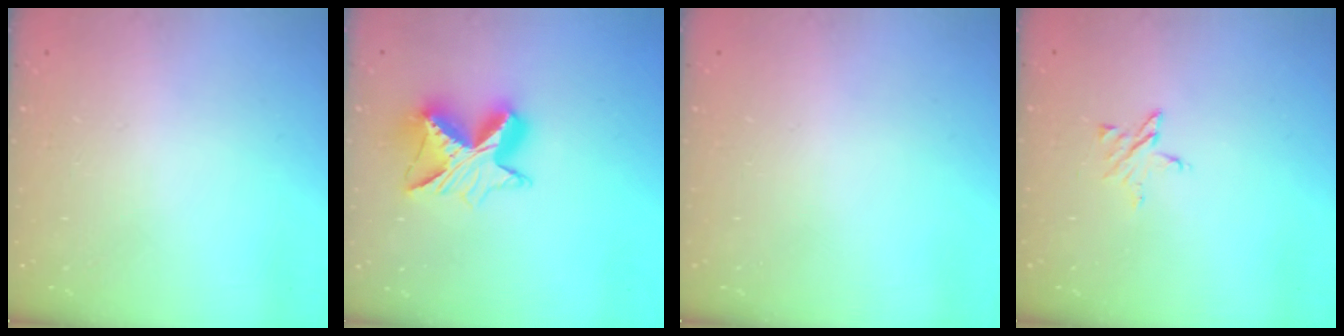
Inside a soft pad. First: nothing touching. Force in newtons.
{"total": 10.9, "press": 10.9, "slide": 0.7}
{"total": 0.0}
{"total": 3.1, "press": 3.0, "slide": 0.3}